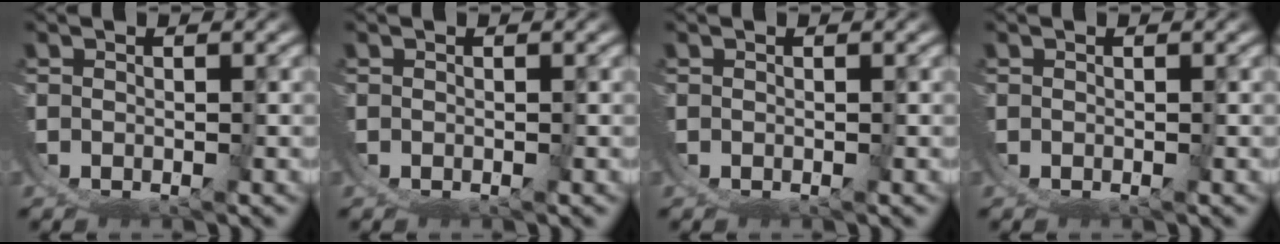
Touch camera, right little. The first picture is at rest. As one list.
[{"total": 0.0}, {"total": 0.0}, {"total": 0.0}]